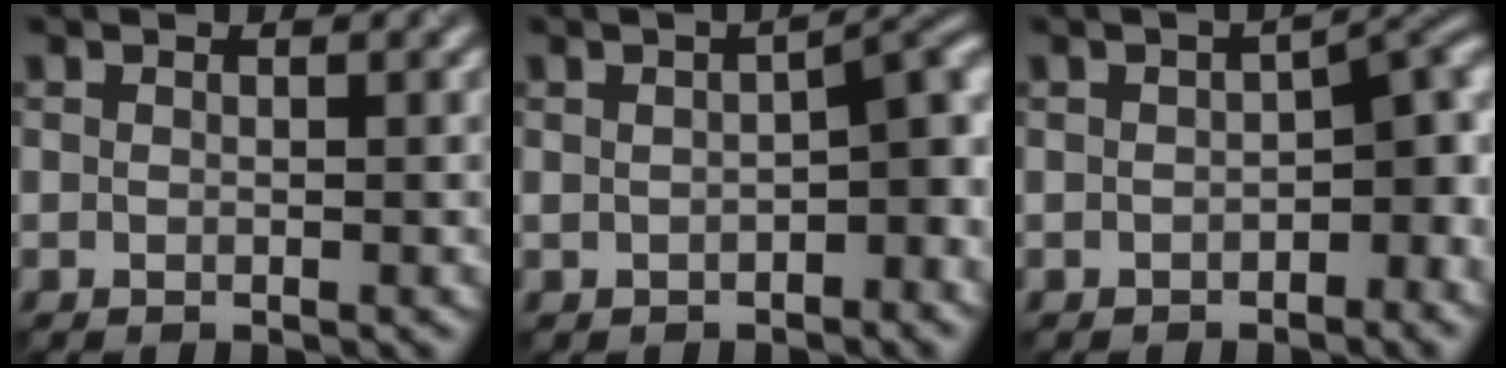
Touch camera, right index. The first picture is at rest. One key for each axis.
{"total": 4.3, "fx": -1.0, "fy": 1.8, "fz": 3.8, "tx": -0.041, "ty": 0.011, "tz": -0.016}
{"total": 5.1, "fx": -1.3, "fy": 2.7, "fz": 4.1, "tx": -0.033, "ty": 0.009, "tz": -0.026}